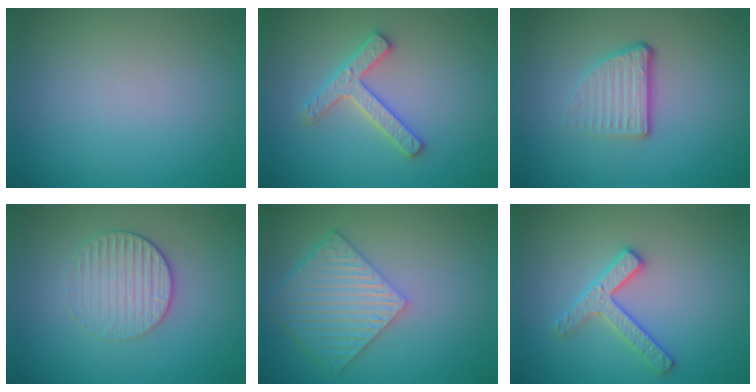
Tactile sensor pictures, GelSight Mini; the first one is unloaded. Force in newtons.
{"total": 2.9, "press": 2.8, "slide": 0.6}
{"total": 3.6, "press": 2.3, "slide": 2.7}
{"total": 3.1, "press": 2.7, "slide": 1.5}
{"total": 6.1, "press": 4.5, "slide": 4.1}
{"total": 2.6, "press": 2.5, "slide": 0.6}